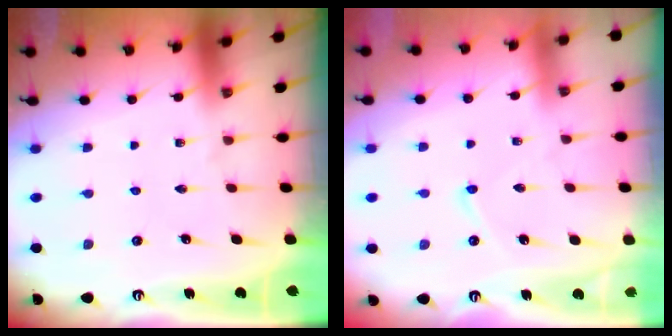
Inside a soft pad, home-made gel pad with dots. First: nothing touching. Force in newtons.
{"total": 3.6, "press": 3.6, "slide": 0.3}